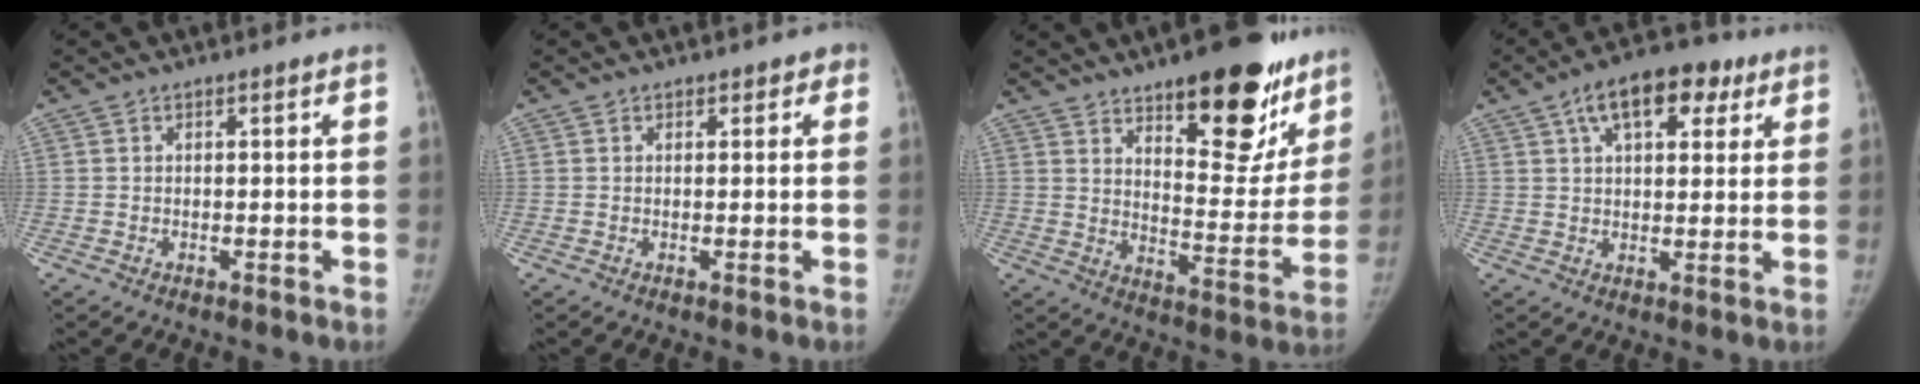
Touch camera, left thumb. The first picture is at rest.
{"total": 1.5, "force": [0.8, 1.2, 0.3], "torque": [0.021, 0.000, 0.002]}
{"total": 21.8, "force": [13.6, 8.5, 14.8], "torque": [-0.138, -0.082, 0.195]}
{"total": 12.7, "force": [6.2, 6.7, 8.9], "torque": [-0.101, 0.006, 0.090]}